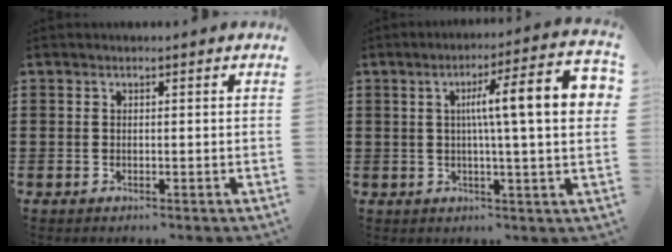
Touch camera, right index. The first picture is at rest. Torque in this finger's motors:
{"motor_torque": [1.75, 0.39, 0.43, 0.21]}